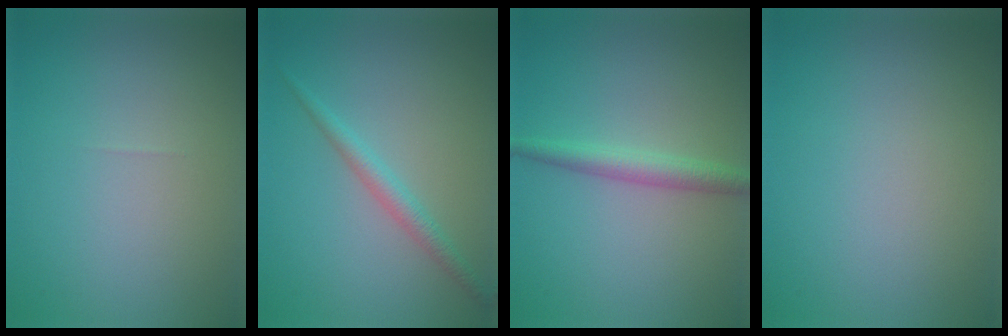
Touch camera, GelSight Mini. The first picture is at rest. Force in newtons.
{"total": 2.0, "press": 2.0, "slide": 0.0}
{"total": 2.3, "press": 2.3, "slide": 0.0}
{"total": 0.0}